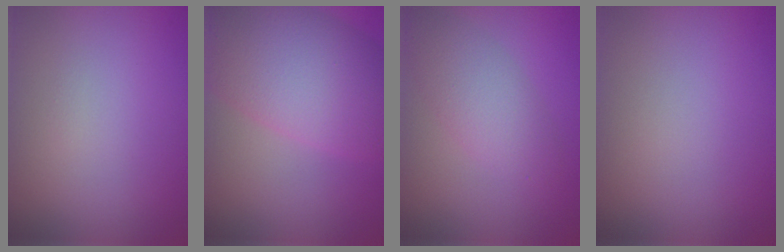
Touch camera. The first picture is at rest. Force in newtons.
{"total": 10.5, "press": 10.5, "slide": 0.4}
{"total": 3.5, "press": 3.5, "slide": 0.1}
{"total": 0.0}